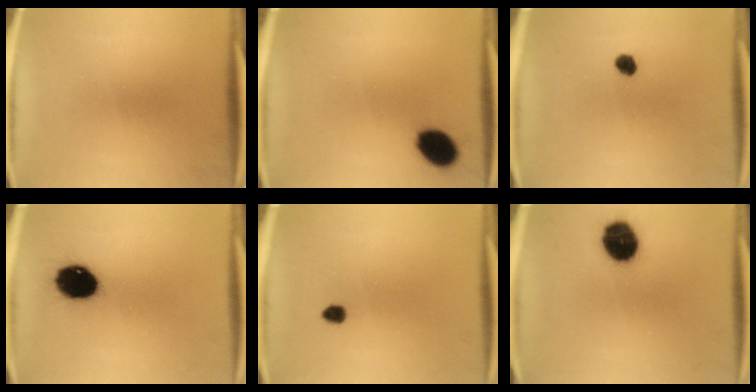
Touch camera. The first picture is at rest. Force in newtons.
{"total": 8.4}
{"total": 2.5}
{"total": 12.3}
{"total": 1.8}
{"total": 11.5}